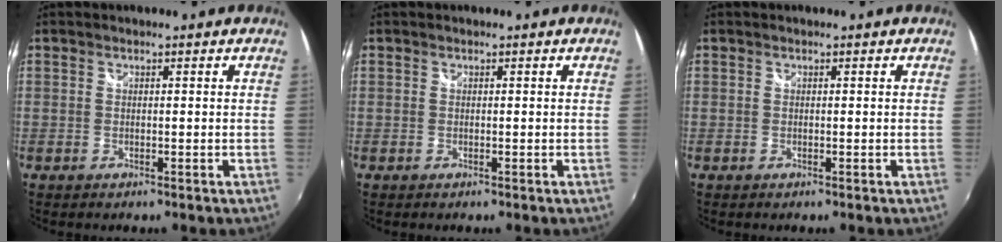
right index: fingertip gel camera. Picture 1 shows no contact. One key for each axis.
{"total": 0.0}
{"total": 0.0}